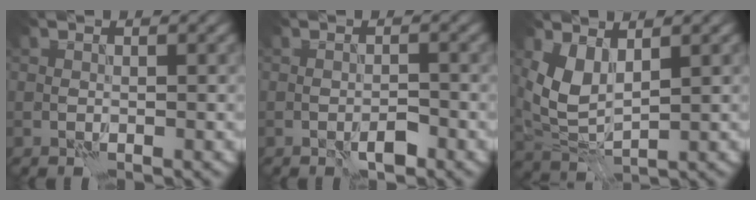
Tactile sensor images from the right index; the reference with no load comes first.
{"total": 1.7, "force": [-1.1, 0.6, 1.2], "torque": [-0.017, 0.004, -0.016]}
{"total": 3.5, "force": [2.2, 1.4, 2.4], "torque": [-0.061, -0.008, 0.053]}